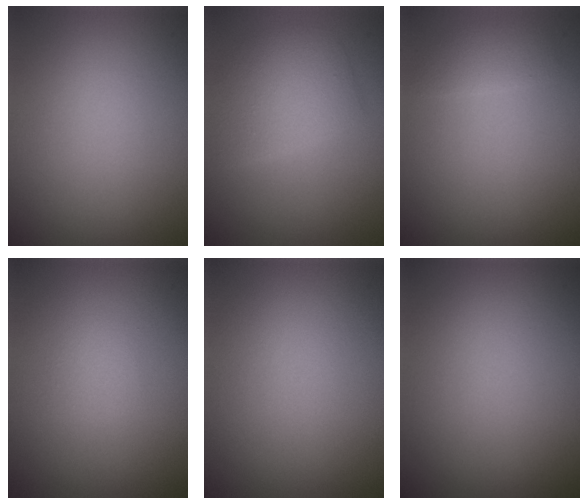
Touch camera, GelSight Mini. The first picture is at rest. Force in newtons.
{"total": 3.7, "press": 3.7, "slide": 0.1}
{"total": 1.5, "press": 1.5, "slide": 0.1}
{"total": 0.8, "press": 0.8, "slide": 0.0}
{"total": 0.0}
{"total": 0.0}